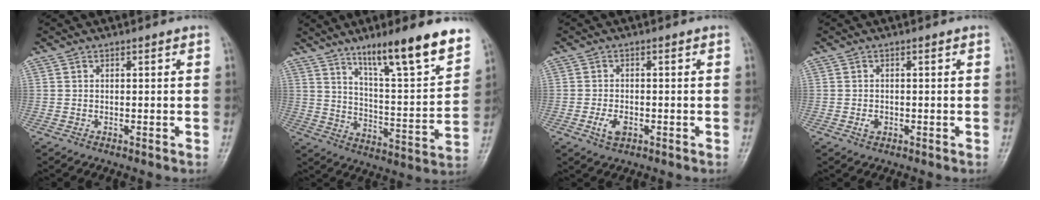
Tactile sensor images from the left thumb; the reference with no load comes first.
{"total": 18.0, "force": [12.2, 2.8, 12.9], "torque": [-0.170, -0.068, 0.196]}
{"total": 3.2, "force": [-1.2, 1.9, 2.2], "torque": [-0.044, 0.002, -0.021]}
{"total": 1.5, "force": [-0.5, 1.1, 0.8], "torque": [-0.013, 0.001, -0.008]}